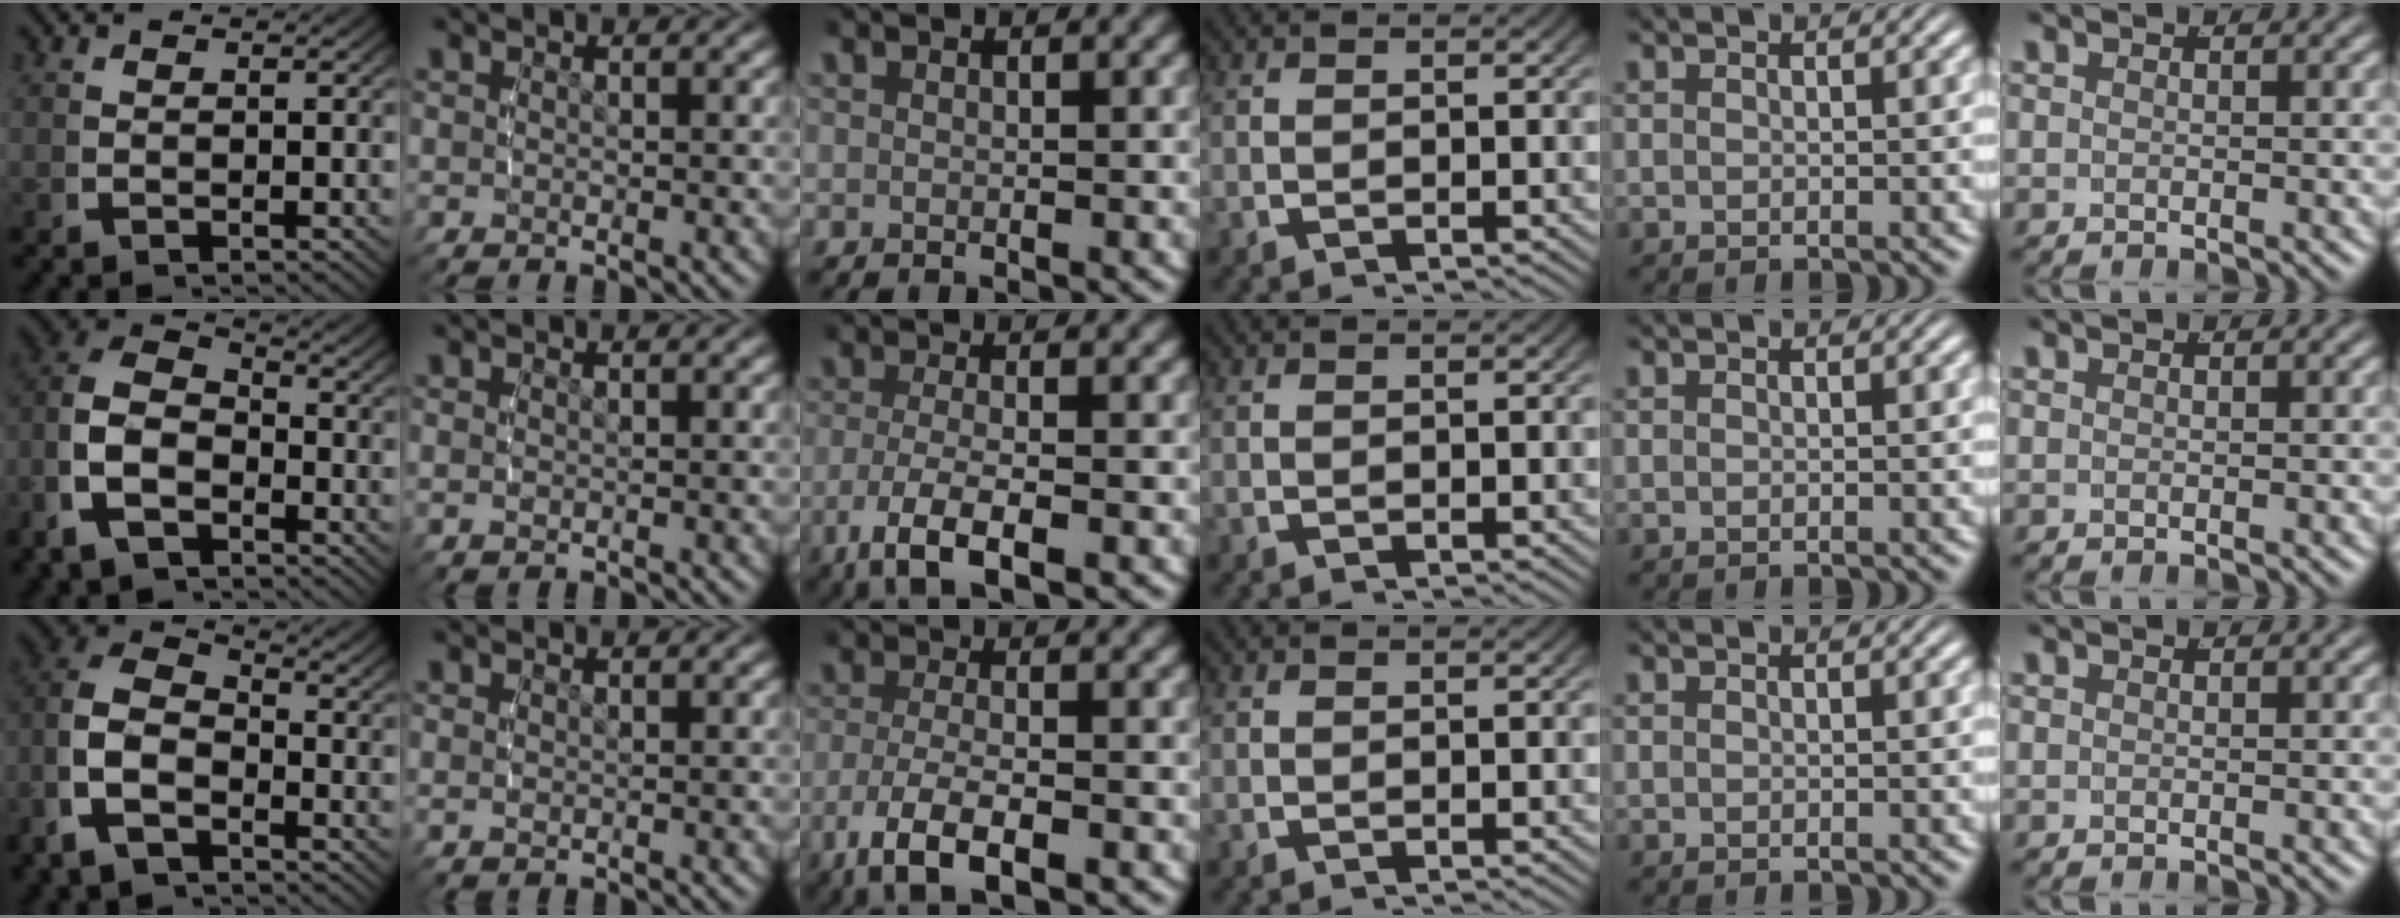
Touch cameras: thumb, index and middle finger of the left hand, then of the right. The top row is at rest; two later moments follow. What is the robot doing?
{"motion": "lift_and_place", "object": "cloth"}